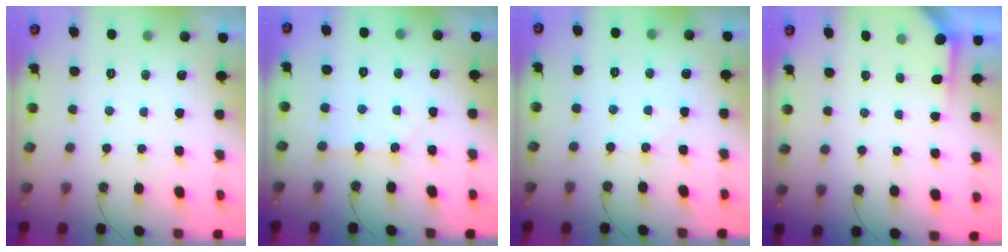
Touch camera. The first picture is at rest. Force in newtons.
{"total": 2.2, "press": 2.1, "slide": 0.3}
{"total": 3.1, "press": 3.1, "slide": 0.5}
{"total": 3.8, "press": 3.8, "slide": 0.4}